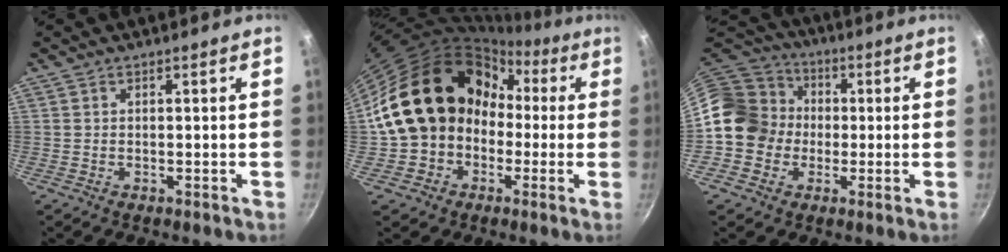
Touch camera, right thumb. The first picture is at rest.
{"total": 18.3, "force": [-0.6, 15.5, 9.7], "torque": [-0.140, 0.064, -0.009]}
{"total": 16.0, "force": [-0.3, 14.2, 7.4], "torque": [-0.108, 0.044, -0.016]}